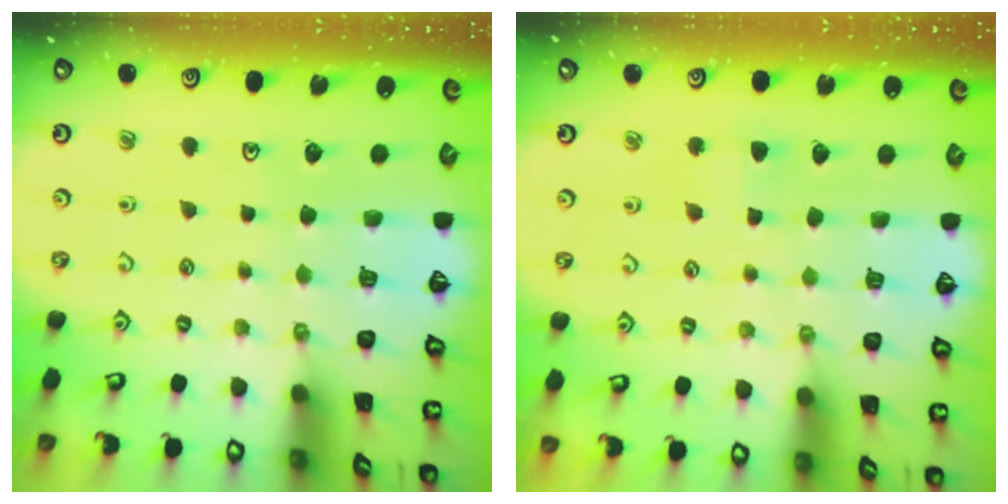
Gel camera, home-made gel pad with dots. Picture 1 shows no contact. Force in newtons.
{"total": 3.2, "press": 3.2, "slide": 0.6}